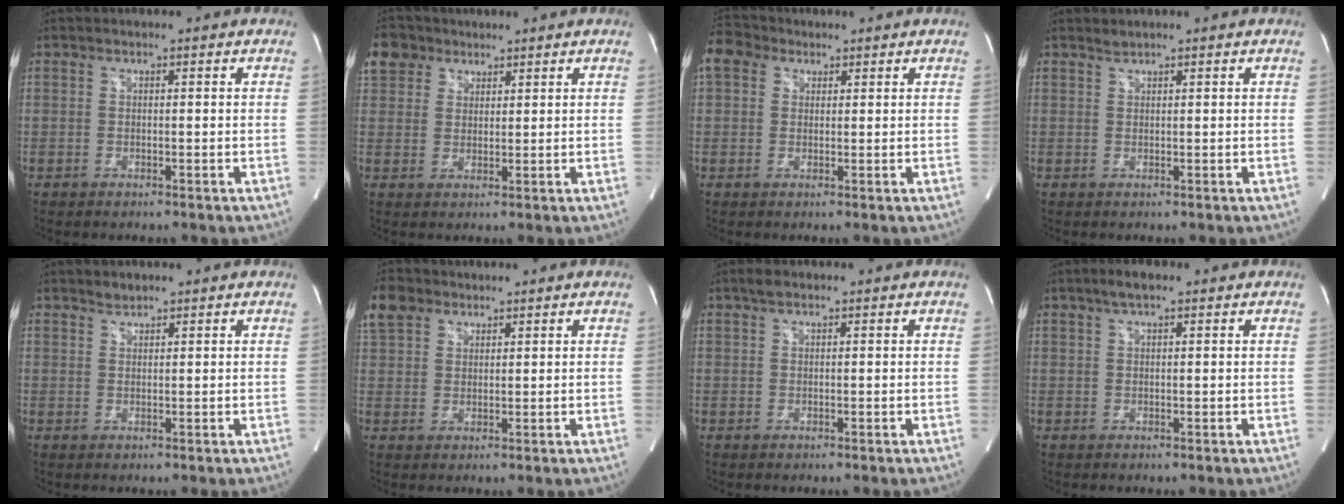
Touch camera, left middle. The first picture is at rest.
{"total": 6.1, "force": [3.8, 4.5, 1.3], "torque": [-0.036, 0.021, 0.077]}
{"total": 6.7, "force": [3.5, 5.0, 2.8], "torque": [-0.073, 0.039, 0.069]}
{"total": 0.7, "force": [0.7, -0.2, -0.1], "torque": [-0.008, 0.000, 0.017]}
{"total": 1.1, "force": [1.1, 0.2, 0.0], "torque": [-0.006, -0.002, 0.021]}
{"total": 5.9, "force": [3.9, 3.9, 2.1], "torque": [-0.062, 0.023, 0.086]}
{"total": 1.1, "force": [0.9, 0.5, 0.5], "torque": [-0.015, 0.008, 0.017]}
{"total": 2.9, "force": [1.9, 0.7, 2.1], "torque": [-0.044, 0.013, 0.034]}